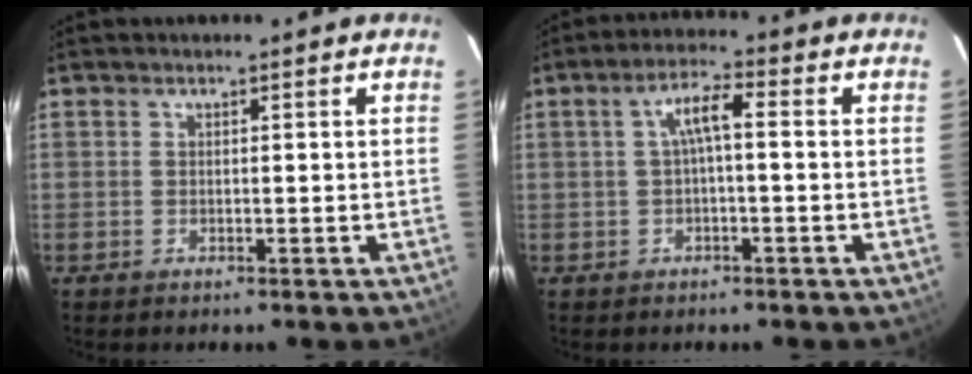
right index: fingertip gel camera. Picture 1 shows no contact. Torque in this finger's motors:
{"motor_torque": [0.38, 0.03, 0.25, 0.09]}